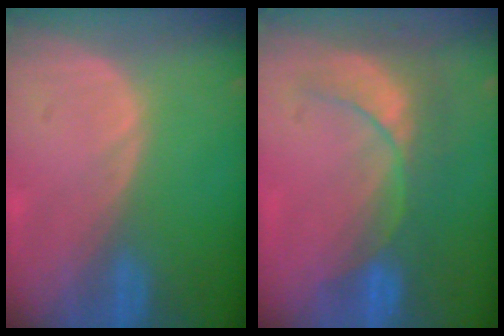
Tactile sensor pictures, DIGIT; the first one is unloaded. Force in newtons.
{"total": 9.0, "press": 7.8, "slide": 4.6}